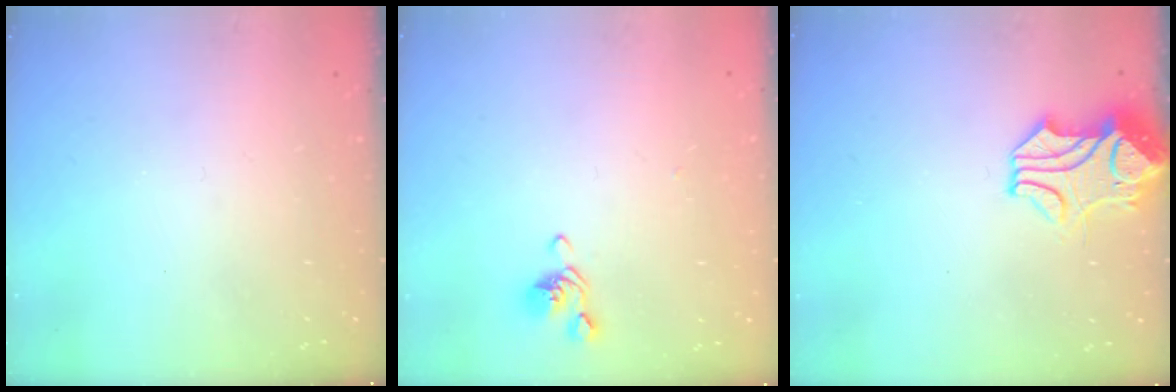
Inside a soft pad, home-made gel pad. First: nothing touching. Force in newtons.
{"total": 0.0}
{"total": 2.1, "press": 1.9, "slide": 1.0}